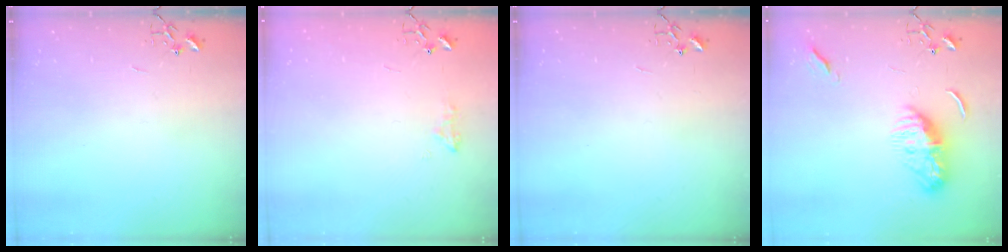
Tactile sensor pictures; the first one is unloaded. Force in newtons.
{"total": 8.5, "press": 8.5, "slide": 0.6}
{"total": 0.0}
{"total": 10.4, "press": 10.3, "slide": 0.7}